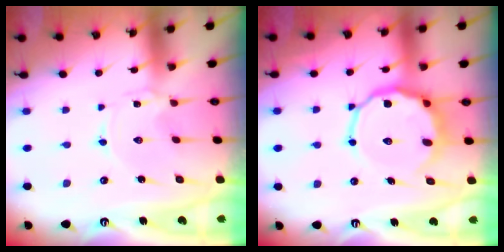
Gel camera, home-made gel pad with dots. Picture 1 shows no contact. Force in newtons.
{"total": 11.9, "press": 11.7, "slide": 2.5}